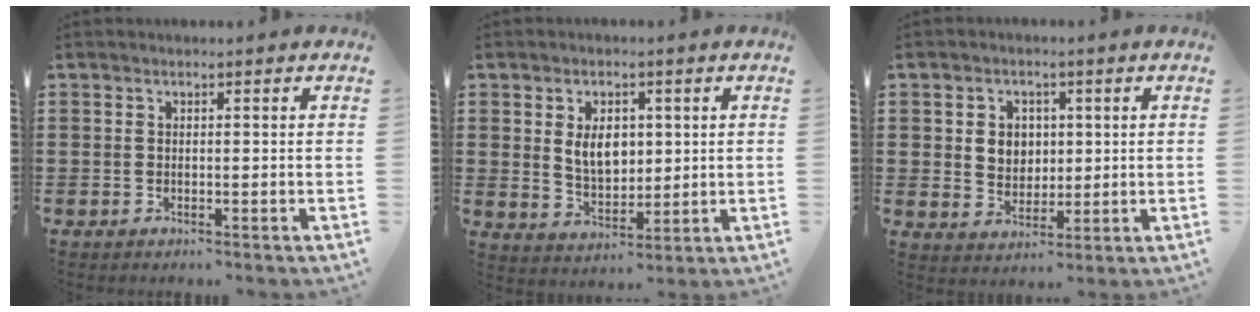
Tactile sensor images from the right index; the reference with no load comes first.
{"total": 6.0, "force": [1.3, 3.9, 4.3], "torque": [-0.080, 0.008, 0.018]}
{"total": 4.4, "force": [1.0, 3.9, 1.7], "torque": [-0.042, 0.011, 0.013]}